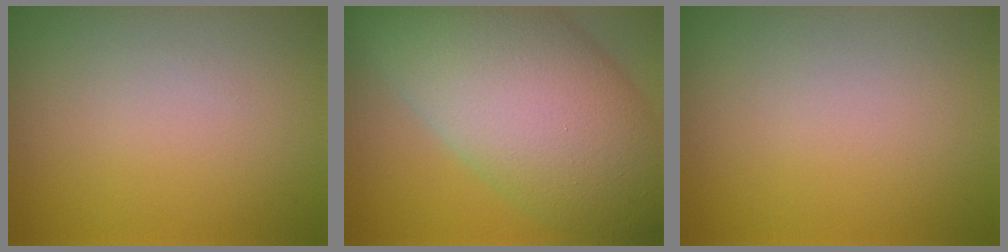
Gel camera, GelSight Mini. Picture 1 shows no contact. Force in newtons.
{"total": 15.9, "press": 15.9, "slide": 0.6}
{"total": 0.0}